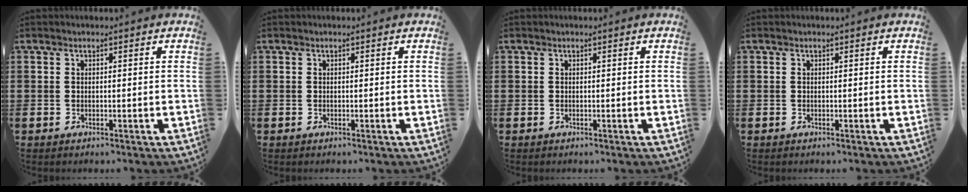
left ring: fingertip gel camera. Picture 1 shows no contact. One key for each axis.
{"total": 0.0}
{"total": 0.0}
{"total": 0.0}